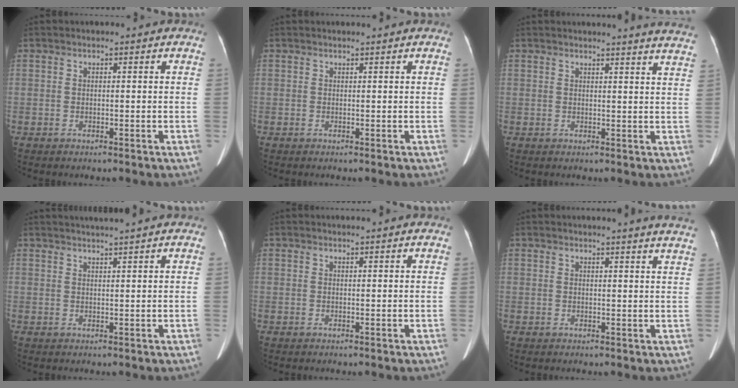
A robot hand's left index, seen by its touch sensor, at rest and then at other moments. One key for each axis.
{"total": 0.6, "fx": 0.5, "fy": -0.1, "fz": 0.2, "tx": -0.005, "ty": 0.005, "tz": 0.013}
{"total": 10.6, "fx": 10.2, "fy": -0.5, "fz": 2.8, "tx": -0.026, "ty": -0.055, "tz": 0.087}
{"total": 4.8, "fx": 4.2, "fy": -1.0, "fz": 1.9, "tx": -0.023, "ty": 0.019, "tz": 0.059}
{"total": 1.6, "fx": 1.5, "fy": -0.3, "fz": 0.5, "tx": -0.014, "ty": 0.007, "tz": 0.020}
{"total": 9.0, "fx": 8.5, "fy": -0.8, "fz": 3.1, "tx": -0.034, "ty": -0.030, "tz": 0.072}